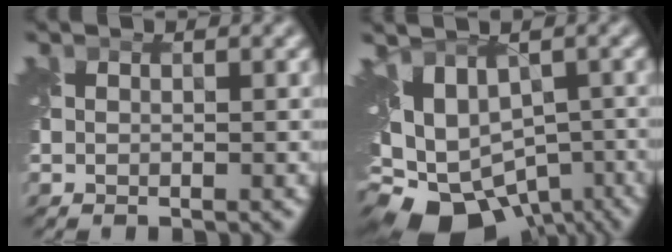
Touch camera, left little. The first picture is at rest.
{"total": 11.7, "force": [-6.3, 7.3, 6.6], "torque": [-0.106, -0.024, -0.062]}